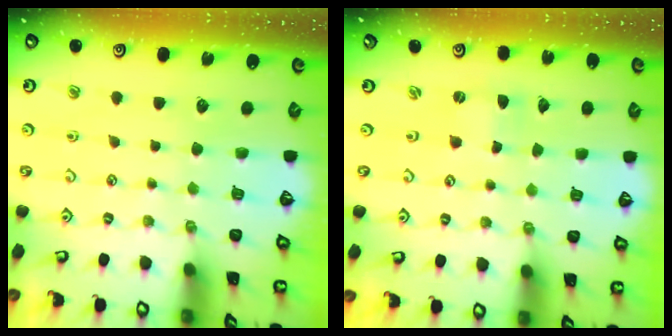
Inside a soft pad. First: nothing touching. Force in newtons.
{"total": 0.0}